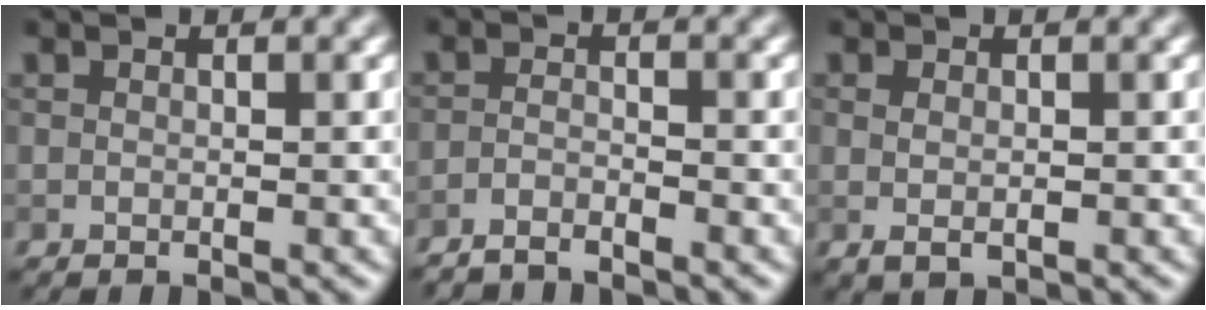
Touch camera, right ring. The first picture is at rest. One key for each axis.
{"total": 2.0, "fx": -1.9, "fy": 0.3, "fz": 0.8, "tx": -0.013, "ty": -0.001, "tz": -0.044}
{"total": 1.5, "fx": 0.0, "fy": 0.8, "fz": 1.2, "tx": -0.023, "ty": -0.002, "tz": 0.004}